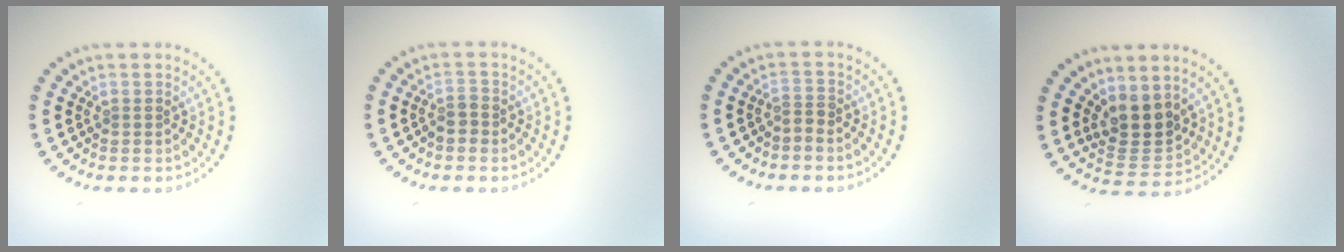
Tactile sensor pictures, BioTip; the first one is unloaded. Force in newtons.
{"total": 1.6, "press": 1.3, "slide": 0.9}
{"total": 1.0, "press": 0.4, "slide": 0.9}
{"total": 3.8, "press": 3.2, "slide": 1.9}